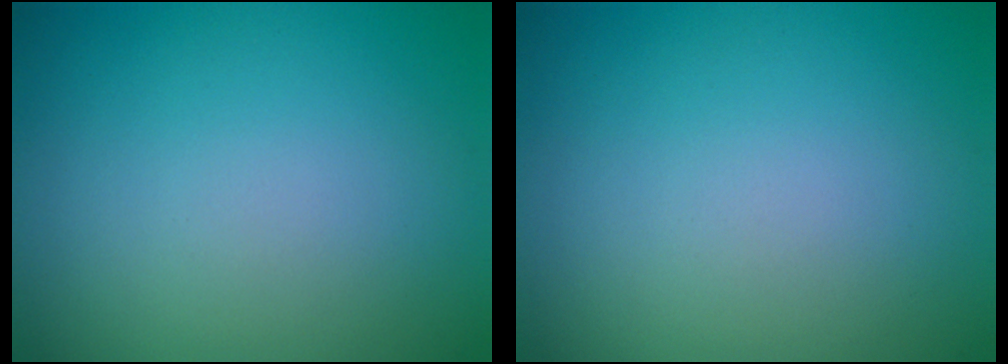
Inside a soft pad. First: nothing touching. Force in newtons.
{"total": 0.0}